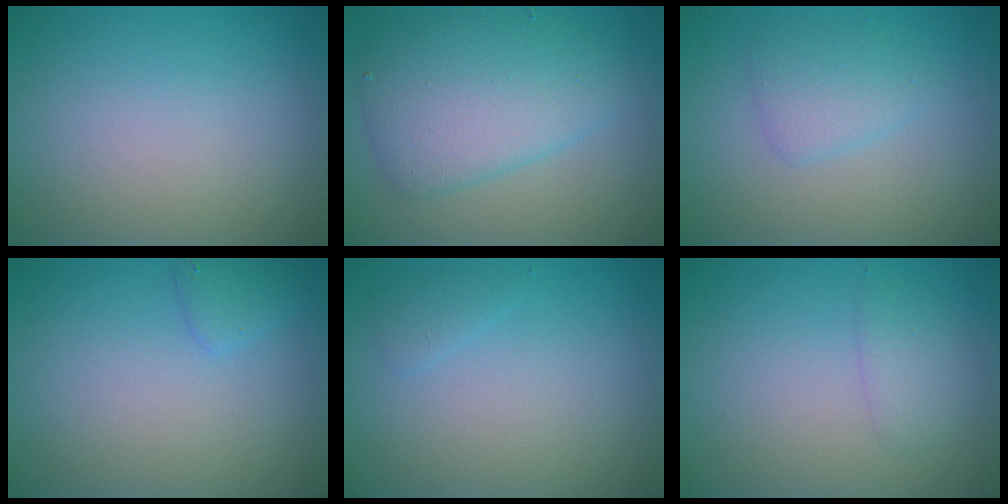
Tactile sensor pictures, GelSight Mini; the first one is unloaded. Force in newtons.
{"total": 6.3, "press": 6.3, "slide": 0.1}
{"total": 2.1, "press": 2.1, "slide": 0.0}
{"total": 1.3, "press": 1.3, "slide": 0.1}
{"total": 0.9, "press": 0.9, "slide": 0.1}
{"total": 1.4, "press": 1.4, "slide": 0.1}